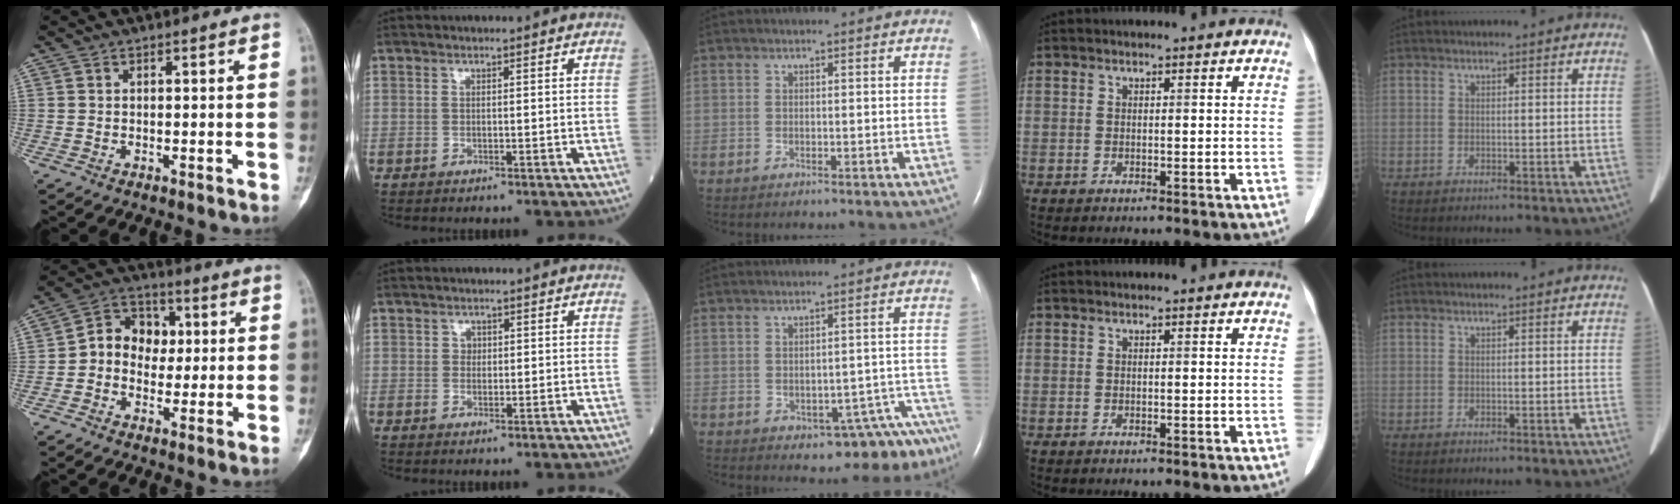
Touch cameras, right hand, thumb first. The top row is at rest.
{"thumb": {"total": 9.5, "force": [0.2, 7.8, 5.3], "torque": [-0.047, 0.026, -0.009]}, "index": {"total": 1.1, "force": [0.2, 0.9, 0.4], "torque": [-0.002, 0.001, 0.001]}, "middle": {"total": 9.7, "force": [-7.8, 3.5, 4.7], "torque": [-0.017, 0.028, -0.091]}}